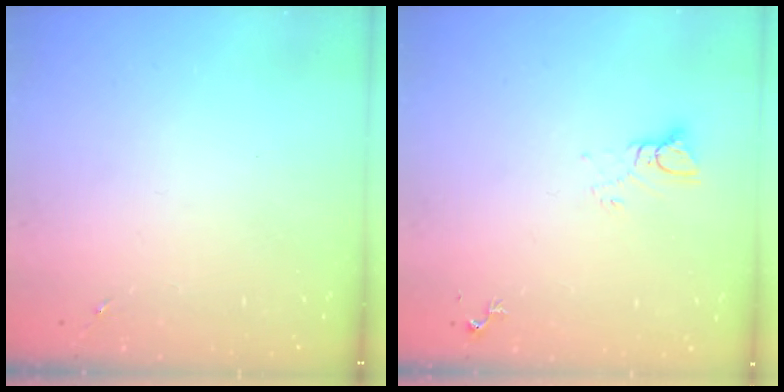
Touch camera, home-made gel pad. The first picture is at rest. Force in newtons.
{"total": 3.9, "press": 3.9, "slide": 0.3}